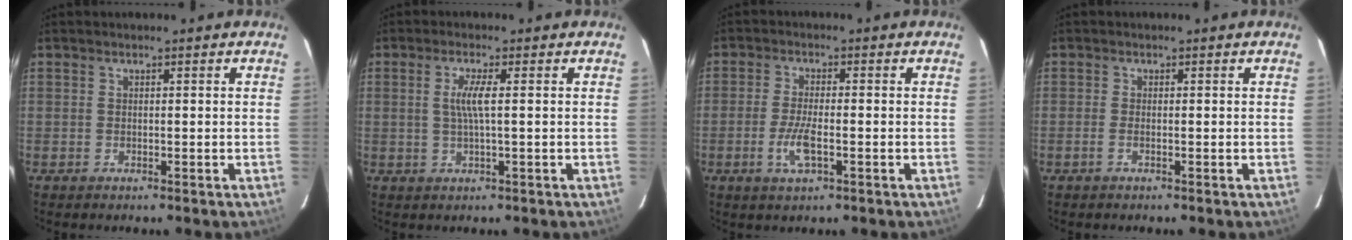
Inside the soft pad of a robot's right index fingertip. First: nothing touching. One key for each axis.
{"total": 3.6, "fx": 0.3, "fy": -0.2, "fz": 3.6, "tx": -0.072, "ty": -0.001, "tz": 0.007}
{"total": 5.5, "fx": -1.9, "fy": 1.5, "fz": 5.0, "tx": -0.106, "ty": -0.006, "tz": -0.037}
{"total": 1.2, "fx": -0.5, "fy": 0.0, "fz": 1.1, "tx": -0.024, "ty": 0.000, "tz": -0.011}